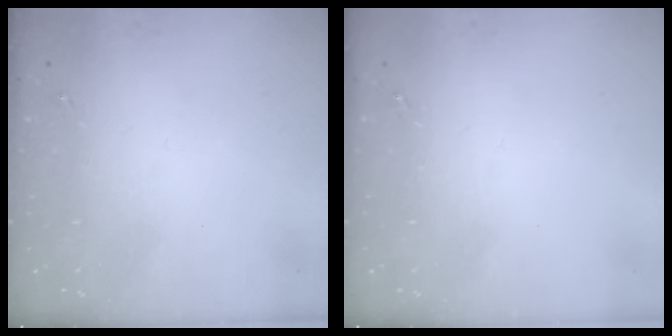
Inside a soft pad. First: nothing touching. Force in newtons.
{"total": 0.0}